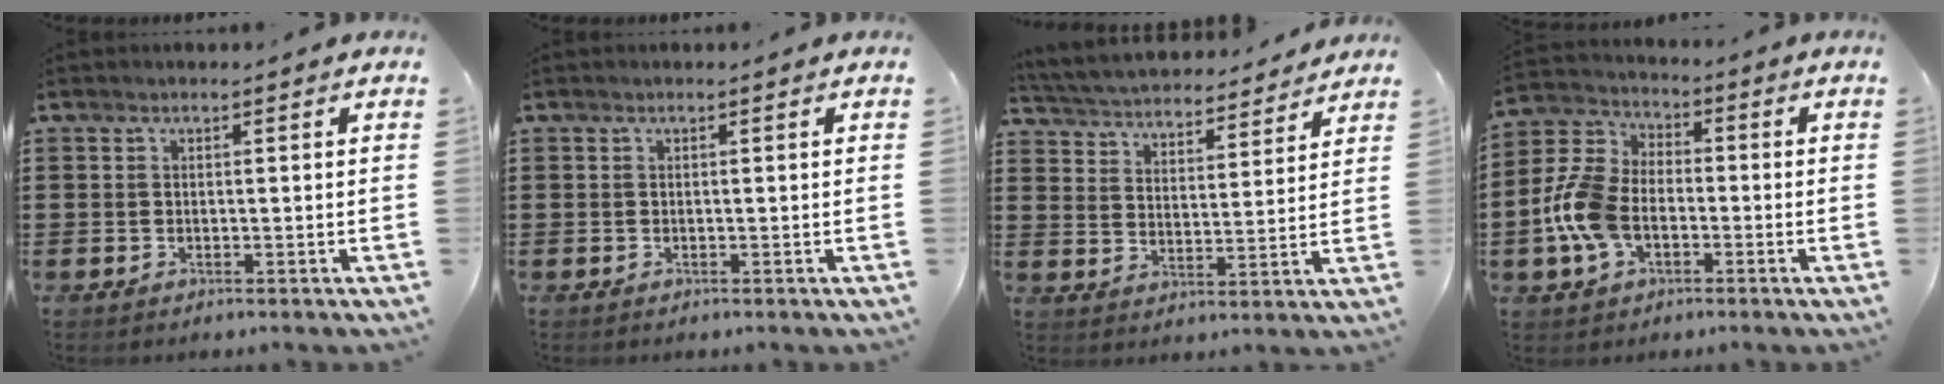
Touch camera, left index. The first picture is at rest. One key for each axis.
{"total": 0.0}
{"total": 4.2, "fx": 4.2, "fy": 0.3, "fz": 0.0, "tx": -0.026, "ty": -0.033, "tz": 0.068}
{"total": 9.6, "fx": -2.5, "fy": 6.3, "fz": 6.9, "tx": -0.186, "ty": 0.003, "tz": -0.054}